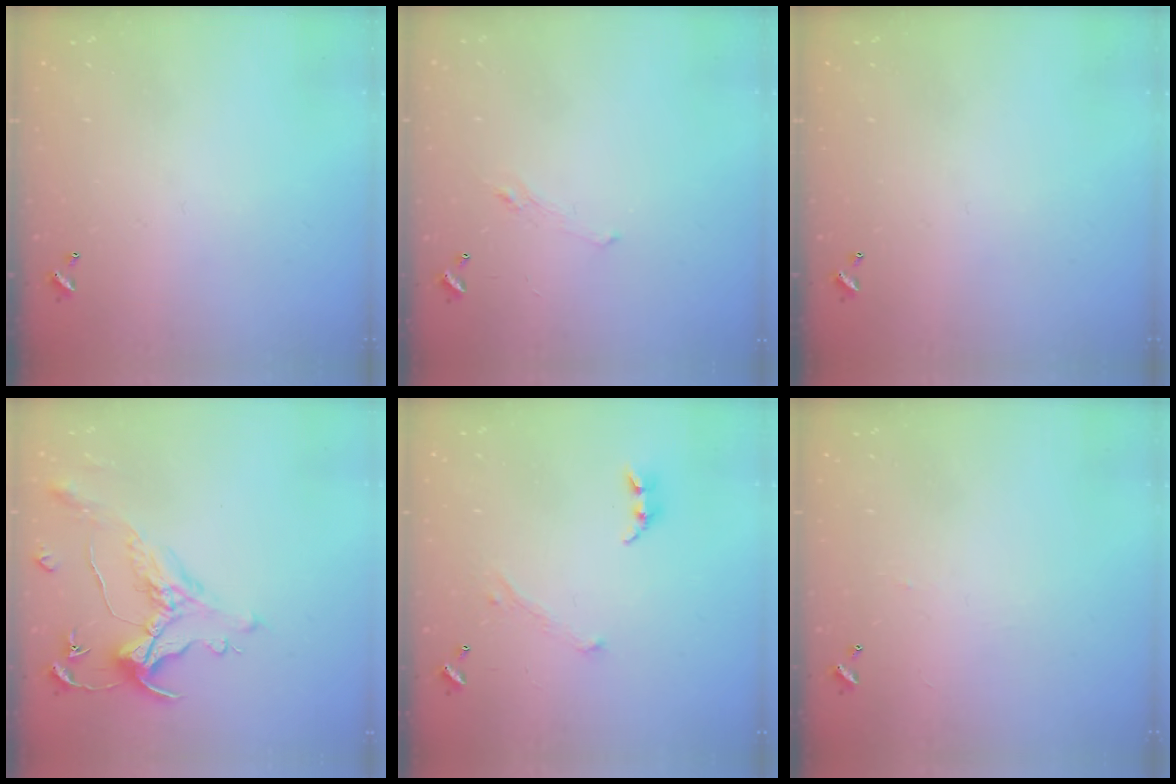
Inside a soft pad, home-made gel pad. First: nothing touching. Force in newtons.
{"total": 0.8, "press": 0.1, "slide": 0.8}
{"total": 0.0}
{"total": 0.9, "press": 0.2, "slide": 0.9}
{"total": 1.7, "press": 1.6, "slide": 0.5}
{"total": 0.5, "press": 0.3, "slide": 0.4}